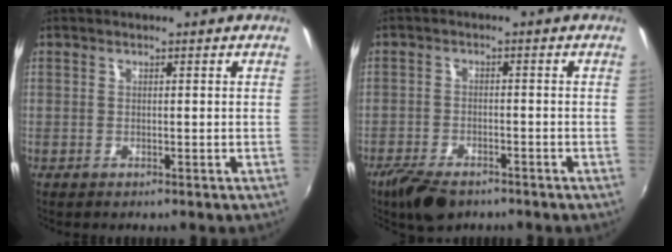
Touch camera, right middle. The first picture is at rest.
{"total": 8.0, "force": [-6.0, 3.4, 4.1], "torque": [-0.107, -0.018, -0.108]}